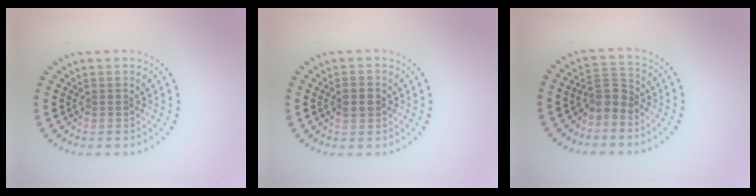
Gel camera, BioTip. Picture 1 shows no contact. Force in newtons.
{"total": 2.2, "press": 2.2, "slide": 0.1}
{"total": 2.7, "press": 2.2, "slide": 1.6}